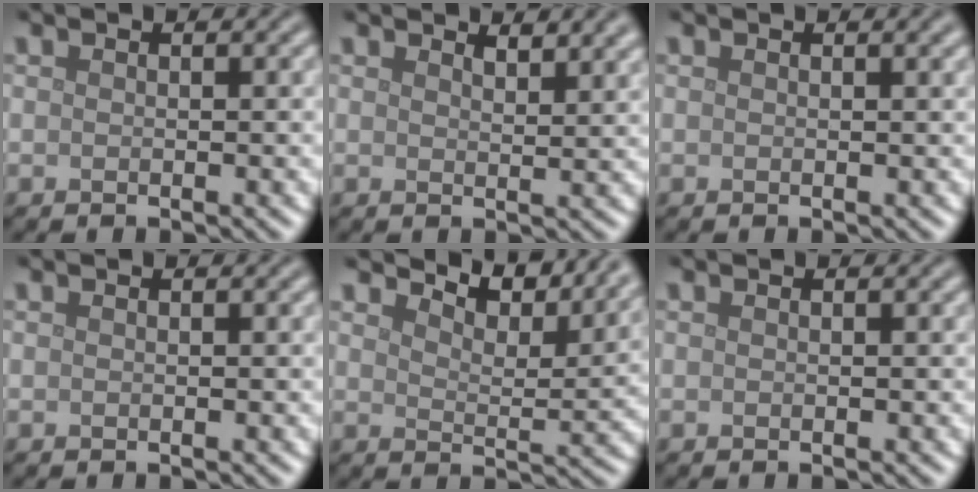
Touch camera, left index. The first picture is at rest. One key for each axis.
{"total": 2.4, "fx": 2.0, "fy": 0.6, "fz": 1.1, "tx": -0.011, "ty": 0.000, "tz": 0.035}
{"total": 1.2, "fx": 0.7, "fy": 0.4, "fz": 0.9, "tx": -0.005, "ty": 0.006, "tz": 0.010}
{"total": 0.0}
{"total": 7.2, "fx": 6.7, "fy": 1.3, "fz": 2.3, "tx": -0.042, "ty": 0.002, "tz": 0.093}
{"total": 0.0}